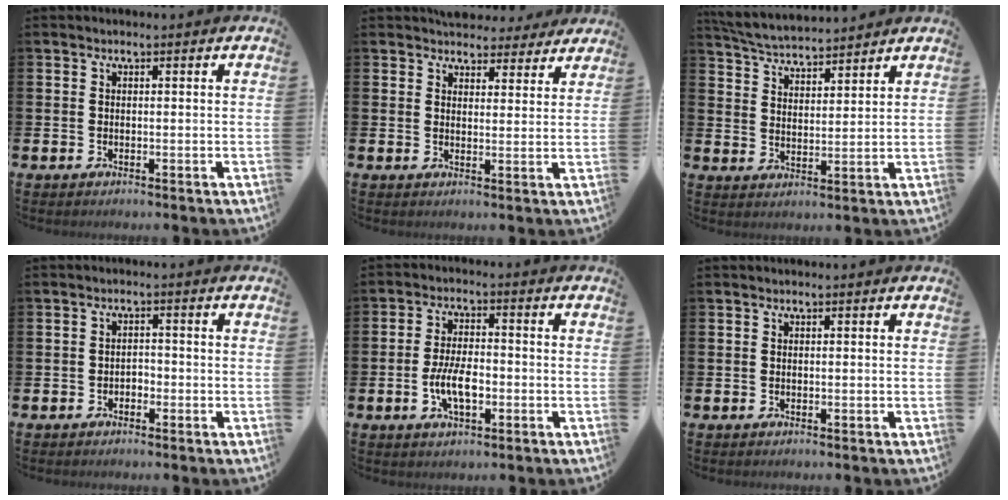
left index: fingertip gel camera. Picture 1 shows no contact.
{"total": 4.5, "force": [4.3, 1.6, 0.1], "torque": [-0.003, -0.025, 0.076]}
{"total": 5.1, "force": [5.0, 0.5, 0.4], "torque": [-0.029, -0.030, 0.089]}
{"total": 1.4, "force": [-1.0, 1.0, 0.2], "torque": [-0.003, -0.001, -0.024]}
{"total": 5.5, "force": [-1.3, 2.5, 4.7], "torque": [-0.088, 0.000, -0.029]}
{"total": 0.0}